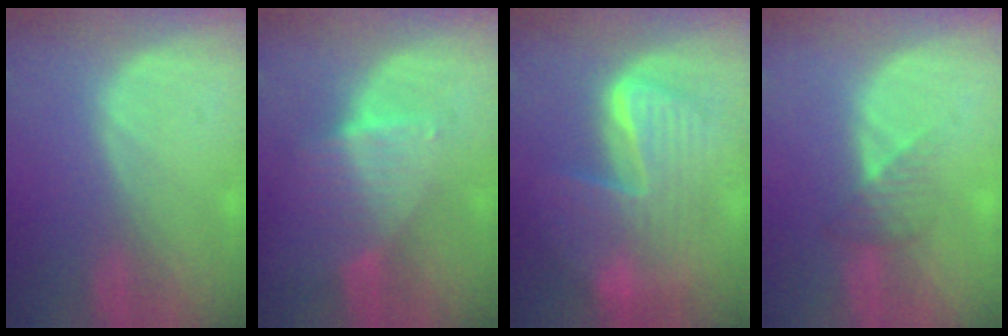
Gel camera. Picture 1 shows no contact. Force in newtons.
{"total": 6.5, "press": 5.9, "slide": 2.8}
{"total": 9.9, "press": 9.9, "slide": 1.0}
{"total": 3.3, "press": 3.0, "slide": 1.2}